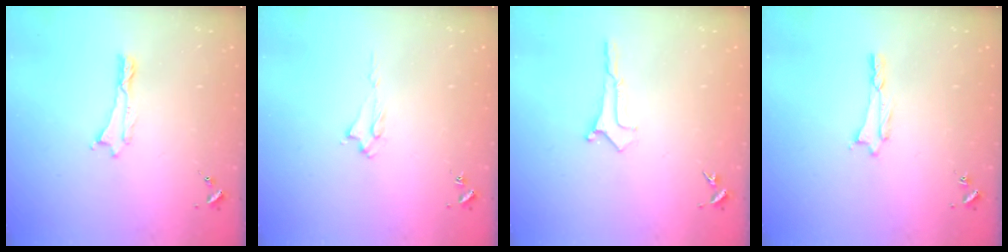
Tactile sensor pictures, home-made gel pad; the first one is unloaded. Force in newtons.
{"total": 1.9, "press": 1.8, "slide": 0.4}
{"total": 0.0}
{"total": 0.7, "press": 0.7, "slide": 0.1}